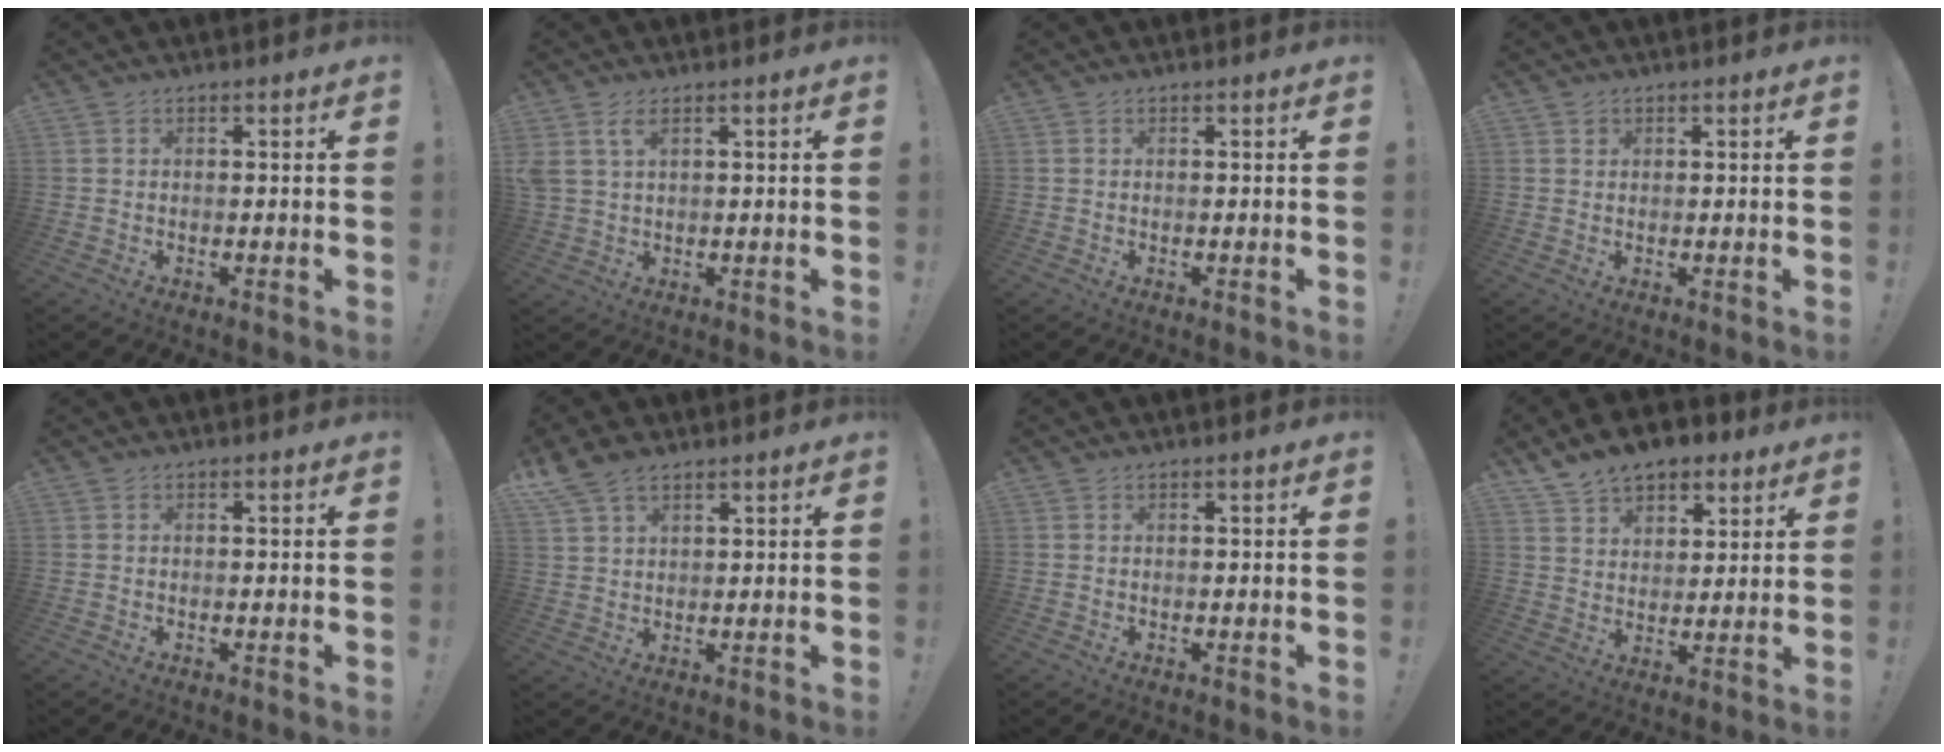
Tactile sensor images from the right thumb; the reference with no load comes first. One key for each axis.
{"total": 4.5, "fx": 2.3, "fy": 2.0, "fz": 3.3, "tx": -0.070, "ty": -0.002, "tz": 0.041}
{"total": 0.0}
{"total": 1.0, "fx": 0.6, "fy": 0.7, "fz": 0.2, "tx": 0.005, "ty": -0.002, "tz": 0.011}
{"total": 0.0}
{"total": 7.4, "fx": 5.4, "fy": 3.5, "fz": 3.7, "tx": -0.074, "ty": -0.018, "tz": 0.107}
{"total": 0.0}
{"total": 10.9, "fx": 8.2, "fy": 6.3, "fz": 3.4, "tx": -0.061, "ty": -0.049, "tz": 0.159}